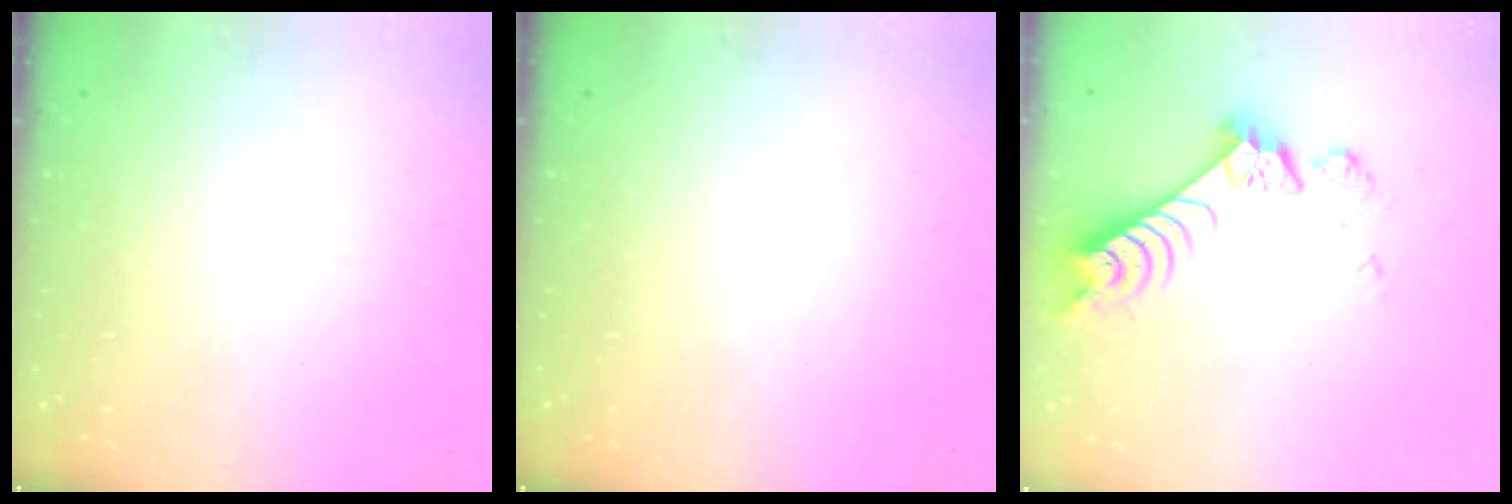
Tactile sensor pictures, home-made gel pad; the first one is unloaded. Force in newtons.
{"total": 0.0}
{"total": 7.6, "press": 7.6, "slide": 0.8}